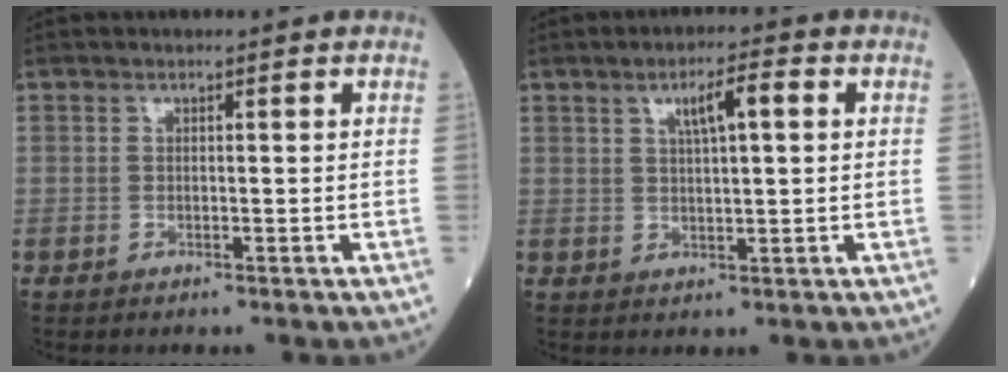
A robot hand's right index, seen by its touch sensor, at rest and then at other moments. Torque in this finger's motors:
{"motor_torque": [0.66, 0.35, 0.09, 0.08]}